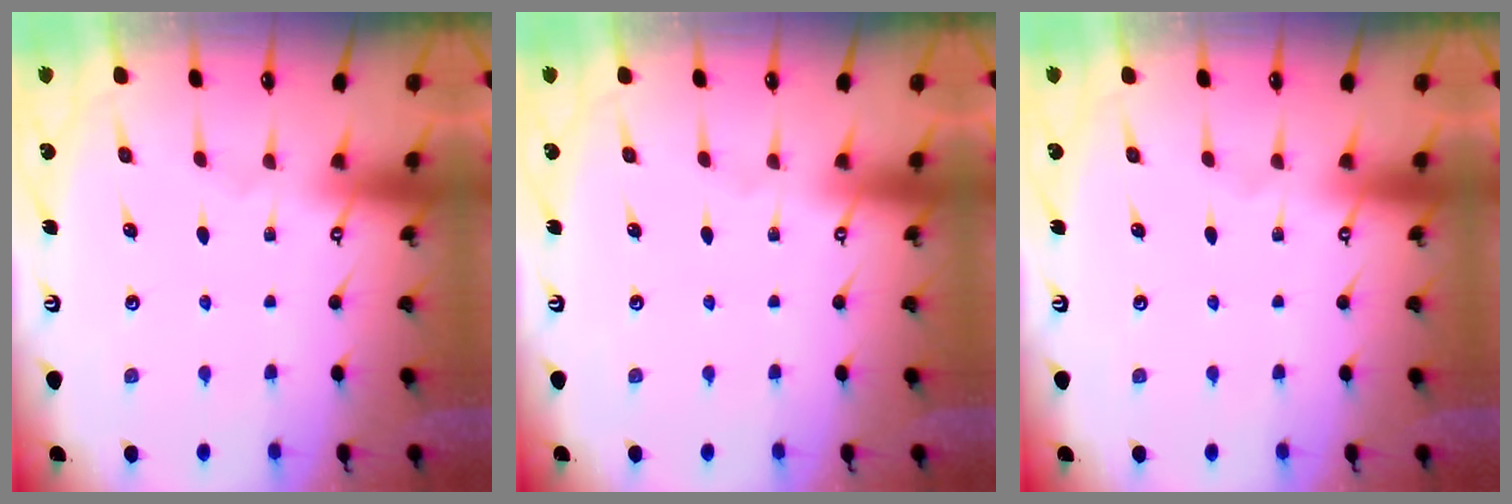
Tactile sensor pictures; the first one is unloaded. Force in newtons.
{"total": 0.0}
{"total": 0.0}